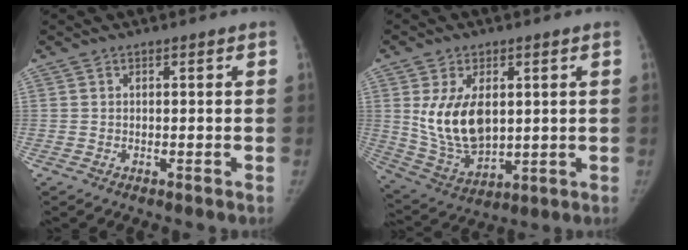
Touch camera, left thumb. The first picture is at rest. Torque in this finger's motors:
{"motor_torque": [0.02, 0.79, 1.19, -1.19, 0.39]}